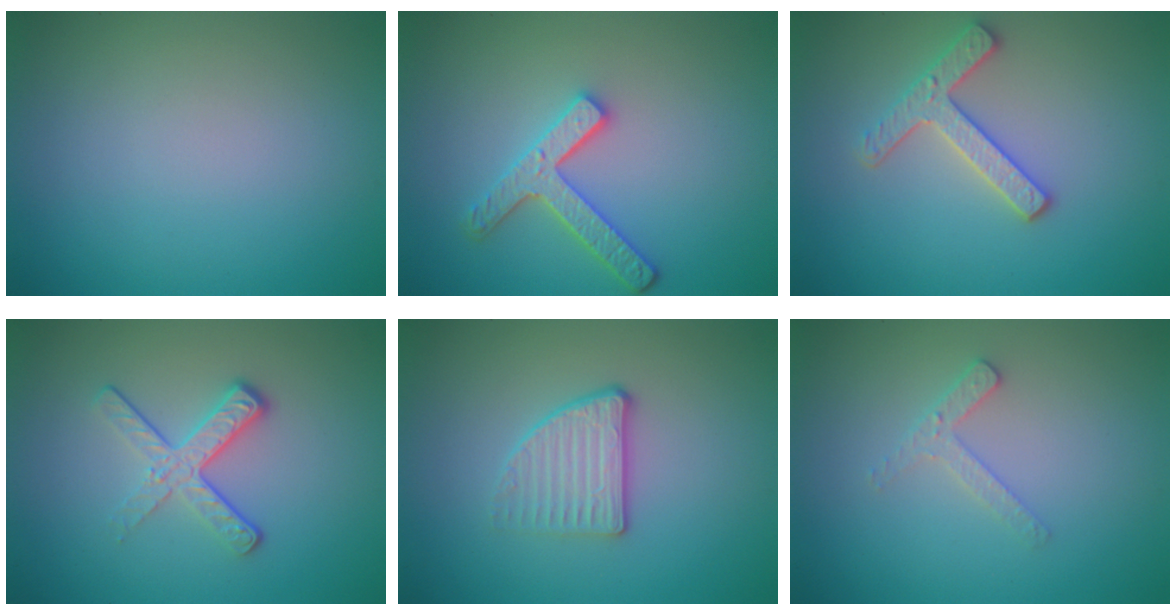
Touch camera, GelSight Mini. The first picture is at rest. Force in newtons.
{"total": 3.4, "press": 3.1, "slide": 1.4}
{"total": 2.8, "press": 2.7, "slide": 0.9}
{"total": 3.5, "press": 2.4, "slide": 2.6}
{"total": 2.9, "press": 2.5, "slide": 1.4}
{"total": 1.7, "press": 1.7, "slide": 0.3}